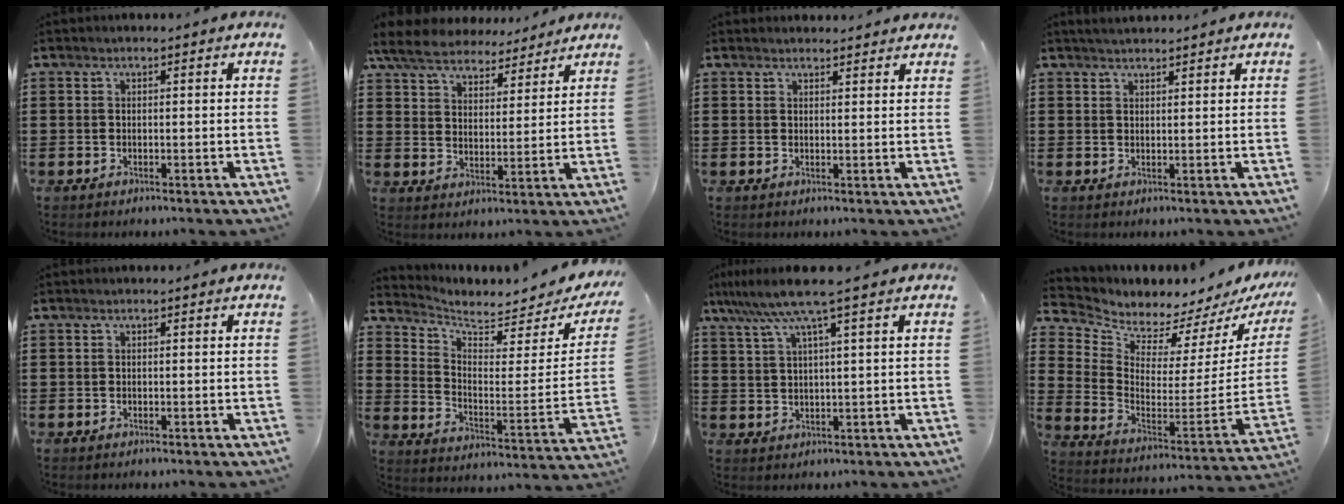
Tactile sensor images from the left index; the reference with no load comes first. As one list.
[{"total": 6.5, "force": [6.0, 1.9, 1.6], "torque": [-0.061, -0.026, 0.107]}, {"total": 1.7, "force": [1.7, 0.2, -0.1], "torque": [-0.004, 0.000, 0.035]}, {"total": 1.7, "force": [1.6, 0.2, 0.3], "torque": [-0.009, 0.004, 0.032]}, {"total": 0.0}, {"total": 4.7, "force": [4.3, 1.0, 1.5], "torque": [-0.048, -0.039, 0.069]}, {"total": 6.9, "force": [4.2, -0.2, 5.4], "torque": [-0.118, -0.008, 0.071]}, {"total": 3.5, "force": [3.5, 0.4, -0.4], "torque": [-0.025, -0.057, 0.055]}]